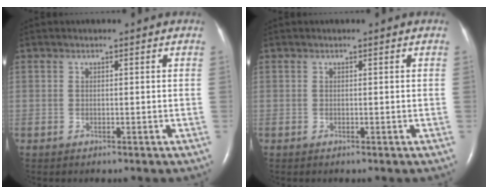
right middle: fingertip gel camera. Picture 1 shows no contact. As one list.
[{"total": 0.0}]